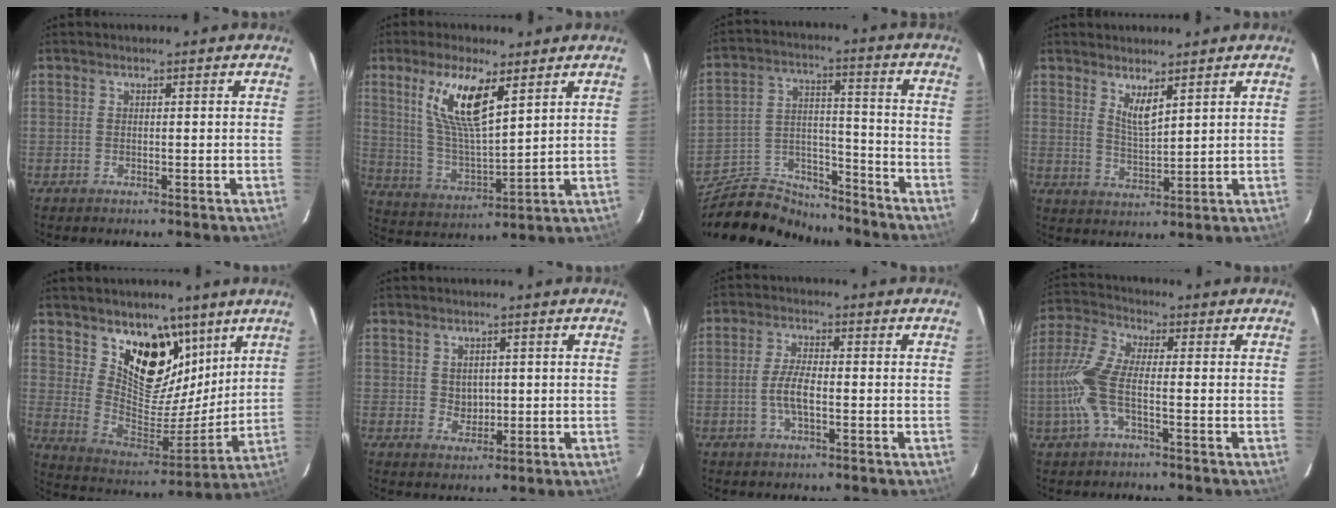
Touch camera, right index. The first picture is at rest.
{"total": 12.6, "force": [6.3, 3.6, 10.3], "torque": [-0.201, 0.002, 0.132]}
{"total": 17.5, "force": [-15.1, 6.8, 5.8], "torque": [-0.126, 0.036, -0.236]}
{"total": 4.2, "force": [2.9, 0.8, 2.9], "torque": [-0.053, -0.008, 0.052]}
{"total": 16.4, "force": [10.0, 10.0, 8.2], "torque": [-0.150, -0.016, 0.183]}
{"total": 2.8, "force": [0.6, 2.6, 1.1], "torque": [-0.014, 0.001, 0.017]}
{"total": 4.7, "force": [-1.2, 1.6, 4.3], "torque": [-0.088, 0.001, -0.023]}
{"total": 9.5, "force": [-2.2, 3.0, 8.7], "torque": [-0.209, 0.006, -0.048]}